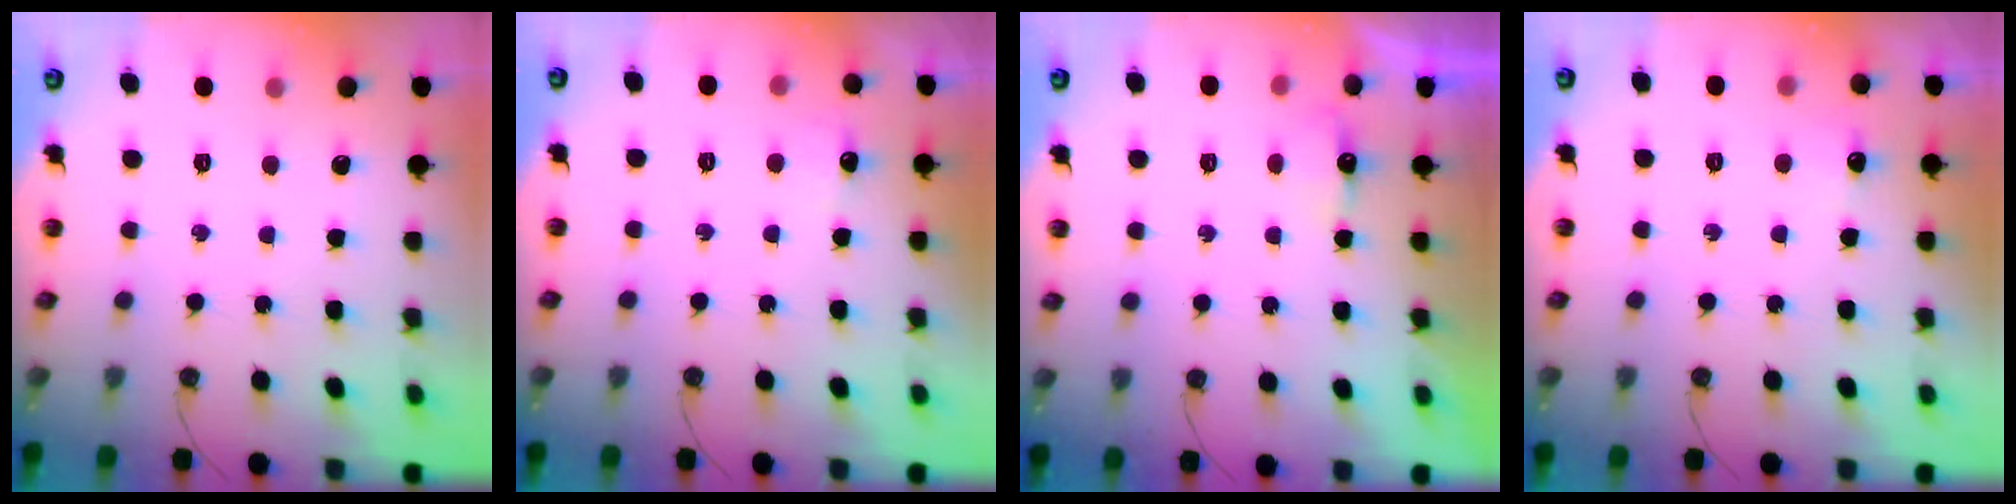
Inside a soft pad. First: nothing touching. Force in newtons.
{"total": 5.3, "press": 5.3, "slide": 0.8}
{"total": 3.9, "press": 3.8, "slide": 0.7}
{"total": 5.0, "press": 4.9, "slide": 0.7}